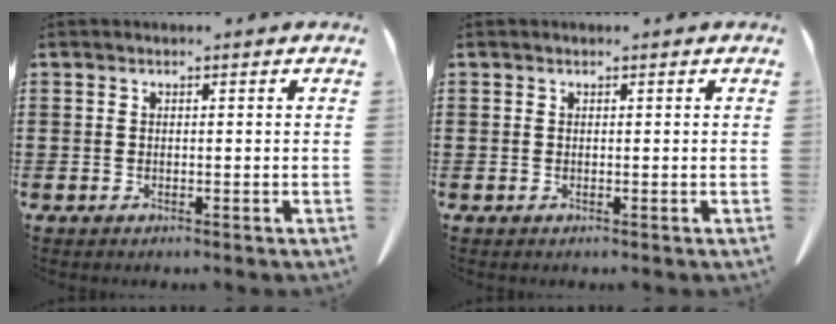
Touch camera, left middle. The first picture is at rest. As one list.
[{"total": 0.0}]